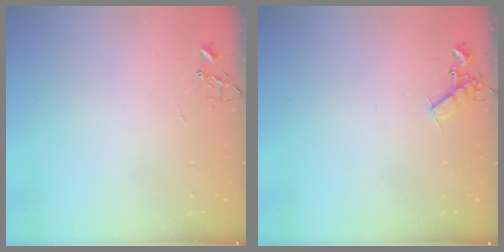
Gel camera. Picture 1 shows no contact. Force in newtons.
{"total": 7.5, "press": 7.5, "slide": 0.8}